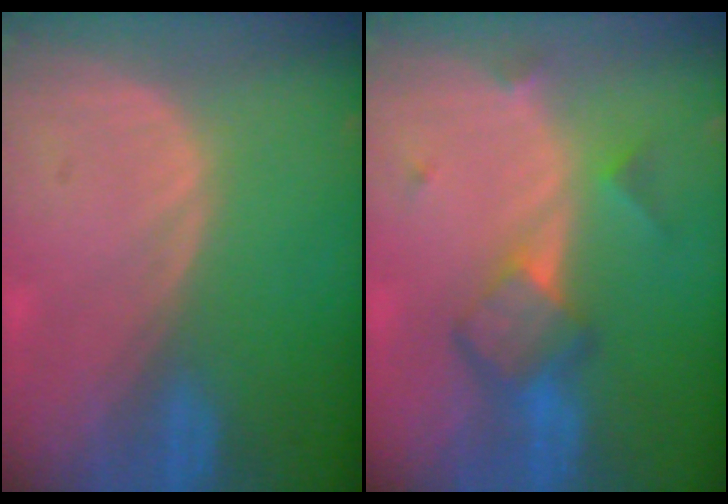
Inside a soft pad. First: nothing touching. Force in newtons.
{"total": 5.8, "press": 5.4, "slide": 2.2}